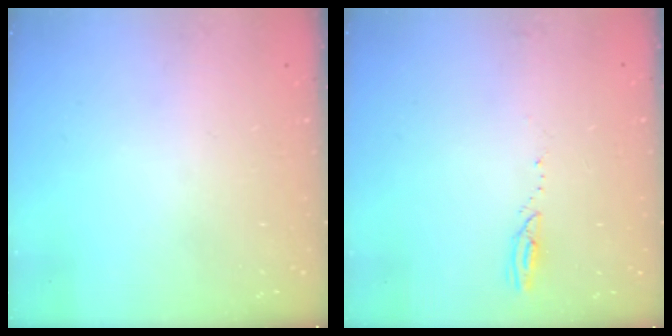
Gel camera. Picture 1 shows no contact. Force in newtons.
{"total": 2.3, "press": 2.3, "slide": 0.3}